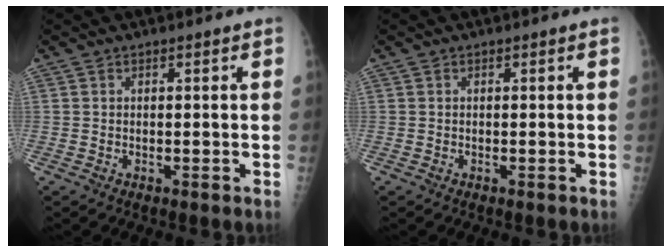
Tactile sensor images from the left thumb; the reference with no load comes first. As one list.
[{"total": 0.0}]